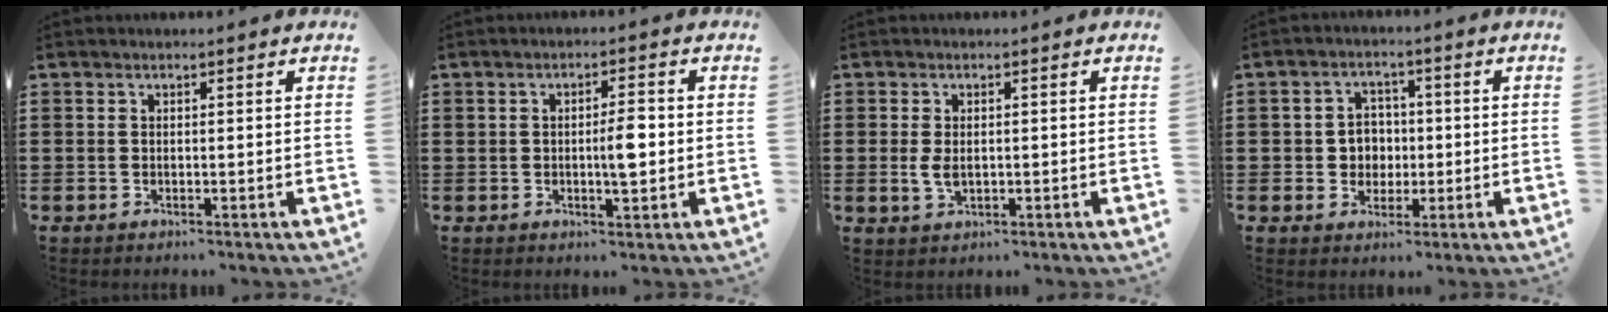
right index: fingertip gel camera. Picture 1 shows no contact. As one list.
[{"total": 4.0, "force": [-0.2, 1.1, 3.8], "torque": [-0.060, 0.001, -0.007]}, {"total": 2.6, "force": [-0.1, 1.4, 2.2], "torque": [-0.052, -0.002, -0.003]}, {"total": 4.2, "force": [-0.2, 3.9, 1.4], "torque": [-0.042, 0.011, -0.008]}]